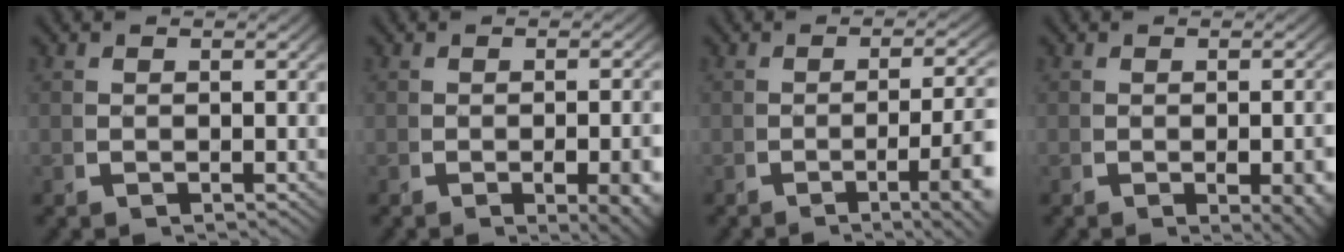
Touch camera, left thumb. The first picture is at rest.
{"total": 4.1, "force": [-1.1, 1.4, 3.7], "torque": [-0.050, -0.011, -0.011]}
{"total": 6.7, "force": [-2.2, 2.0, 6.0], "torque": [-0.089, -0.008, -0.028]}
{"total": 3.6, "force": [-0.8, 1.3, 3.2], "torque": [-0.043, -0.012, -0.005]}